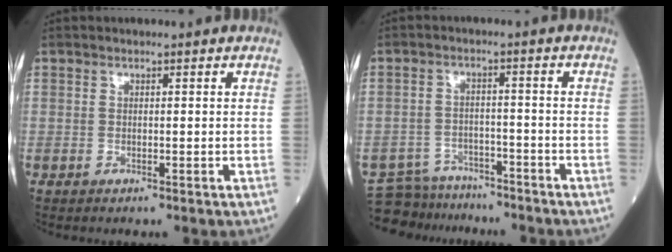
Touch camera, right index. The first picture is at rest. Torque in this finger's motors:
{"motor_torque": [-0.35, -0.44, 0.03, 0.00]}